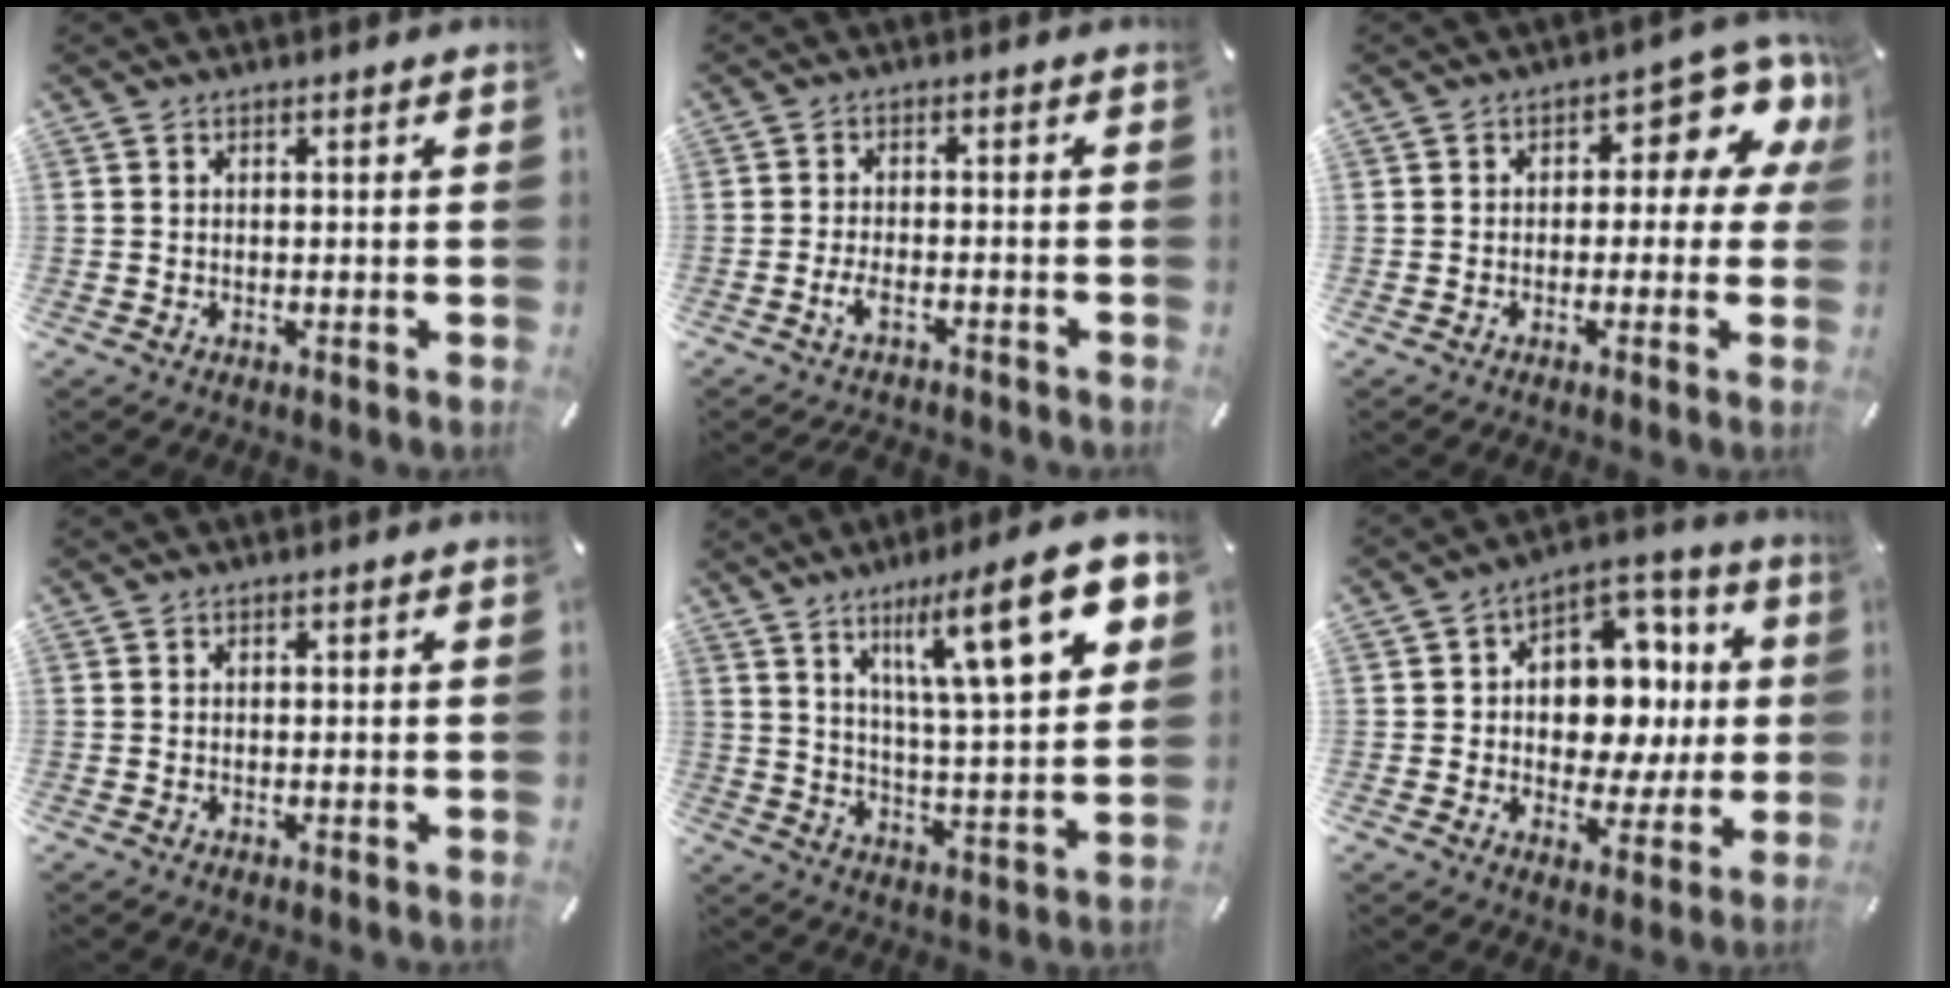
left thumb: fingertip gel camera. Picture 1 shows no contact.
{"total": 3.7, "force": [-2.6, 1.4, 2.2], "torque": [-0.050, 0.010, -0.053]}
{"total": 9.9, "force": [2.9, 5.3, 7.9], "torque": [-0.090, -0.023, 0.045]}
{"total": 0.0}
{"total": 20.5, "force": [10.3, 5.1, 17.0], "torque": [-0.256, -0.049, 0.151]}
{"total": 13.1, "force": [0.8, 10.9, 7.2], "torque": [-0.076, -0.023, 0.022]}